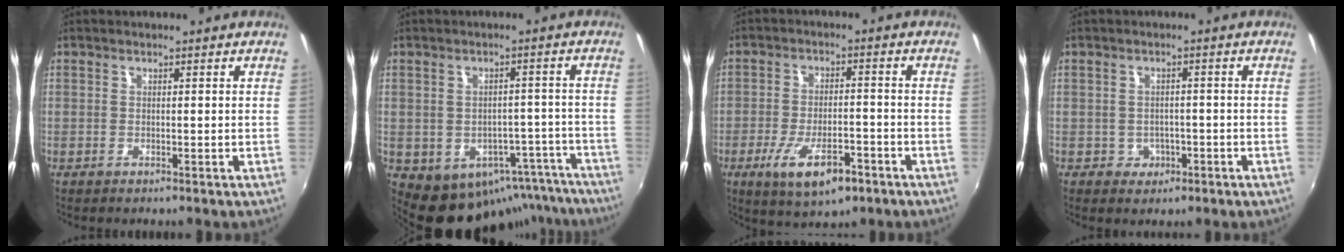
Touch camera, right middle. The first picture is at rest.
{"total": 14.5, "force": [-10.5, 9.0, 4.4], "torque": [-0.078, 0.020, -0.095]}
{"total": 10.5, "force": [-5.6, 3.8, 8.0], "torque": [-0.165, -0.021, -0.088]}
{"total": 3.5, "force": [-1.2, 3.2, 0.8], "torque": [-0.023, 0.005, -0.010]}